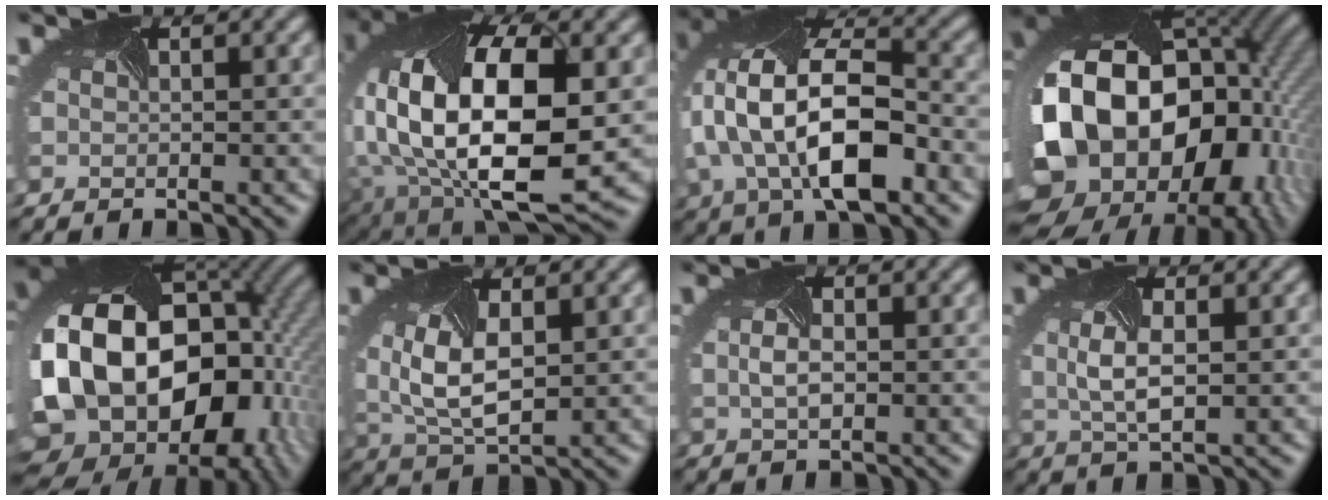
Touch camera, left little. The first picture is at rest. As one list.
[{"total": 16.4, "force": [0.5, 9.1, 13.6], "torque": [-0.271, -0.036, 0.024]}, {"total": 12.9, "force": [-1.7, 7.2, 10.6], "torque": [-0.209, -0.004, -0.033]}, {"total": 20.9, "force": [-3.5, 14.6, 14.6], "torque": [-0.285, -0.045, -0.045]}, {"total": 23.1, "force": [-3.1, 17.1, 15.2], "torque": [-0.291, -0.031, -0.074]}, {"total": 6.4, "force": [0.4, 3.5, 5.4], "torque": [-0.122, -0.004, 0.009]}, {"total": 1.9, "force": [0.0, 1.1, 1.6], "torque": [-0.039, -0.006, 0.002]}, {"total": 3.7, "force": [0.2, 1.6, 3.3], "torque": [-0.080, -0.003, 0.008]}]